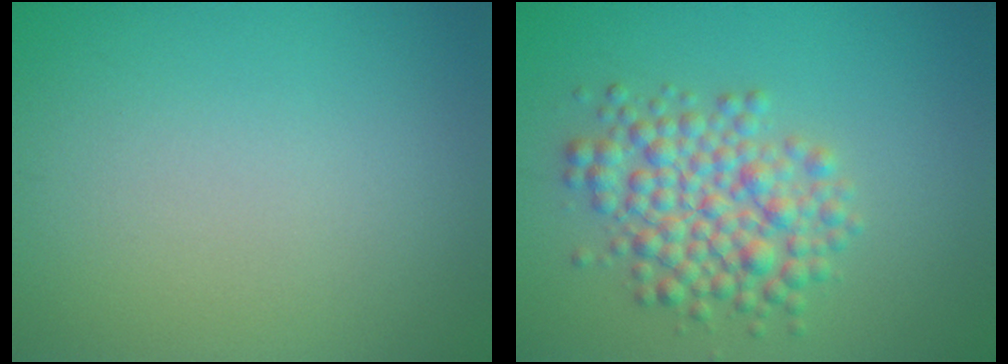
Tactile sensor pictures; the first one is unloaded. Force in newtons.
{"total": 5.1, "press": 5.1, "slide": 0.2}